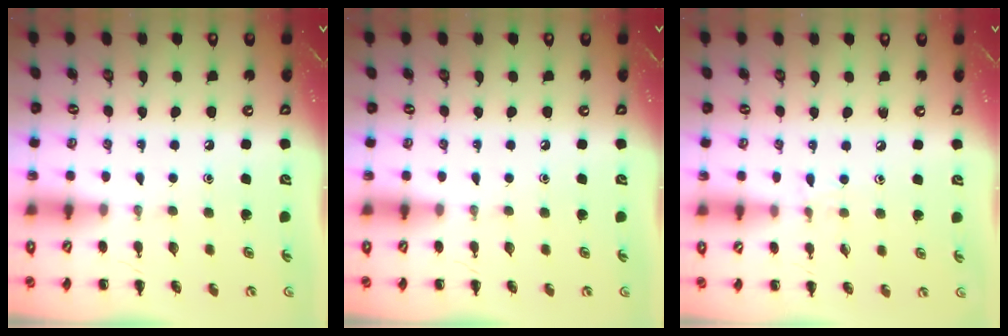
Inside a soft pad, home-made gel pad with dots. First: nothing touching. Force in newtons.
{"total": 0.0}
{"total": 5.7, "press": 5.2, "slide": 2.3}